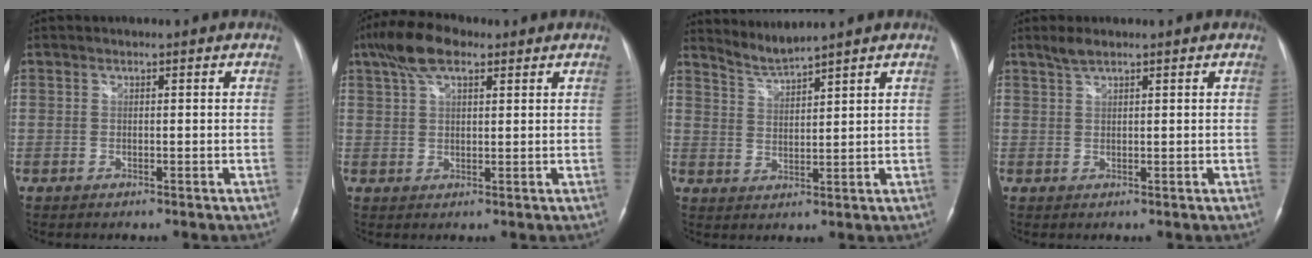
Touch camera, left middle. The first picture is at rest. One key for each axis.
{"total": 7.5, "fx": 4.5, "fy": 3.0, "fz": 5.2, "tx": -0.106, "ty": 0.028, "tz": 0.081}
{"total": 3.7, "fx": 3.5, "fy": -1.3, "fz": -0.1, "tx": -0.006, "ty": -0.010, "tz": 0.077}
{"total": 1.9, "fx": 1.6, "fy": 0.4, "fz": 1.0, "tx": -0.025, "ty": 0.007, "tz": 0.035}